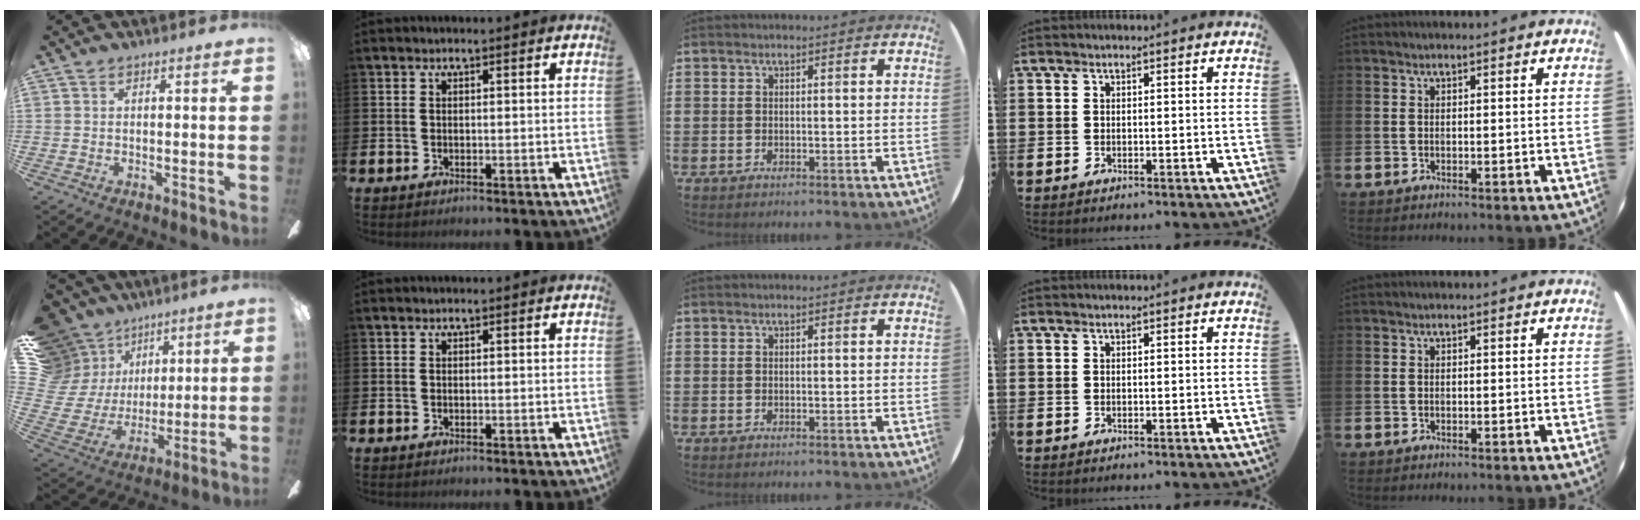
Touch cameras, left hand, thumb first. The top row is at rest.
{"thumb": {"total": 13.8, "force": [7.7, 11.0, 3.3], "torque": [-0.100, -0.061, 0.165]}}